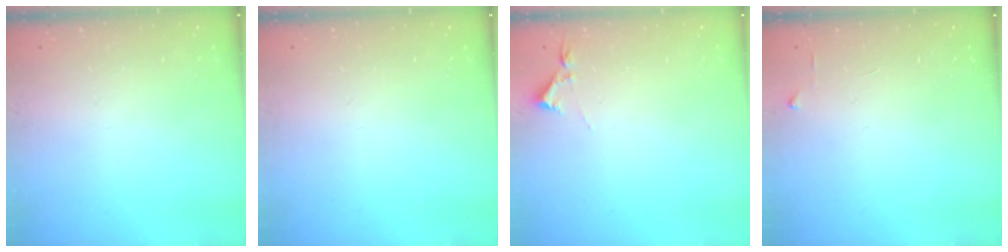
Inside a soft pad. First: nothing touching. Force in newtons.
{"total": 0.0}
{"total": 2.9, "press": 2.9, "slide": 0.5}
{"total": 3.7, "press": 3.6, "slide": 0.4}